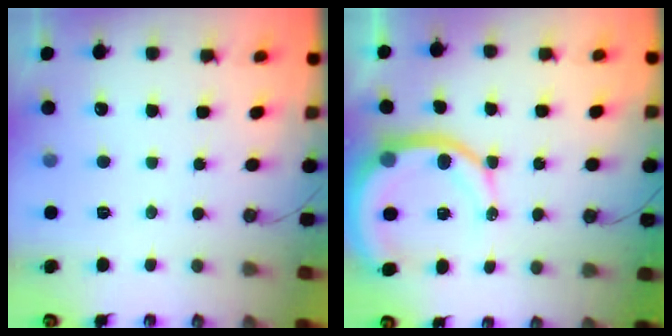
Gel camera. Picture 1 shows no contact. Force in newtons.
{"total": 12.1, "press": 12.0, "slide": 1.6}